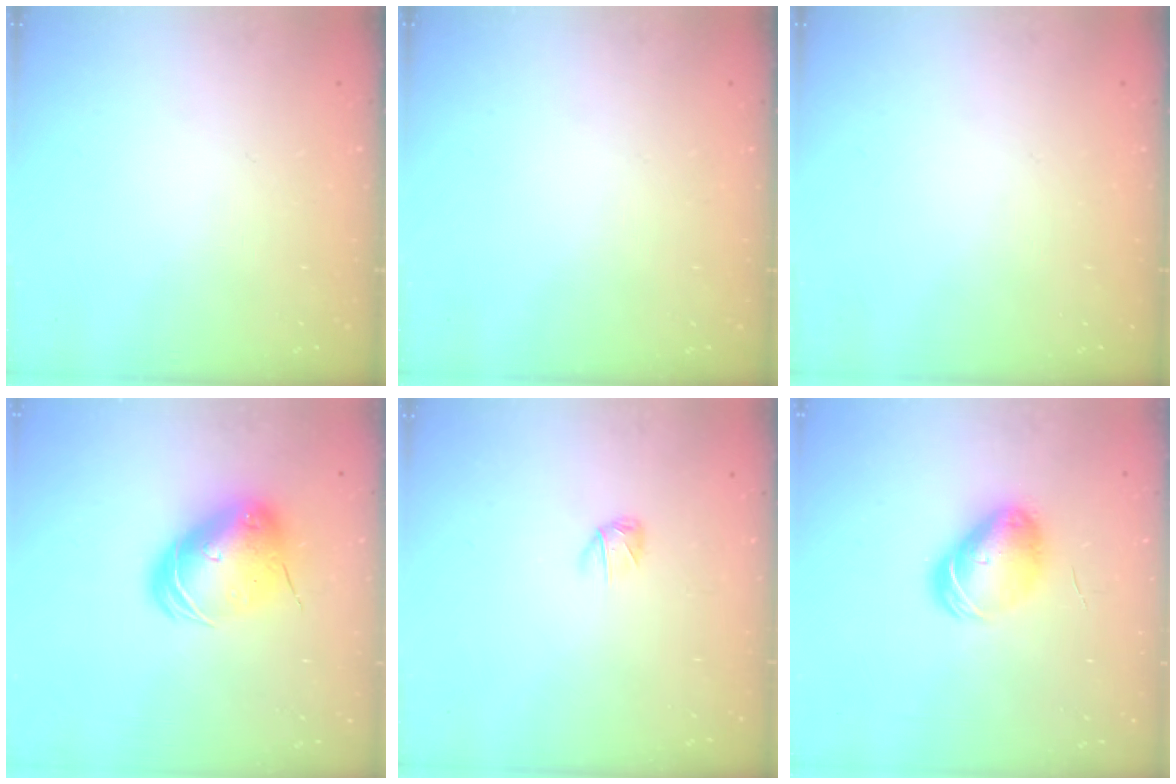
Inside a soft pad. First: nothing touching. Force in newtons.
{"total": 0.0}
{"total": 0.0}
{"total": 11.9, "press": 11.7, "slide": 2.0}
{"total": 3.0, "press": 2.9, "slide": 0.7}
{"total": 9.3, "press": 9.2, "slide": 1.3}